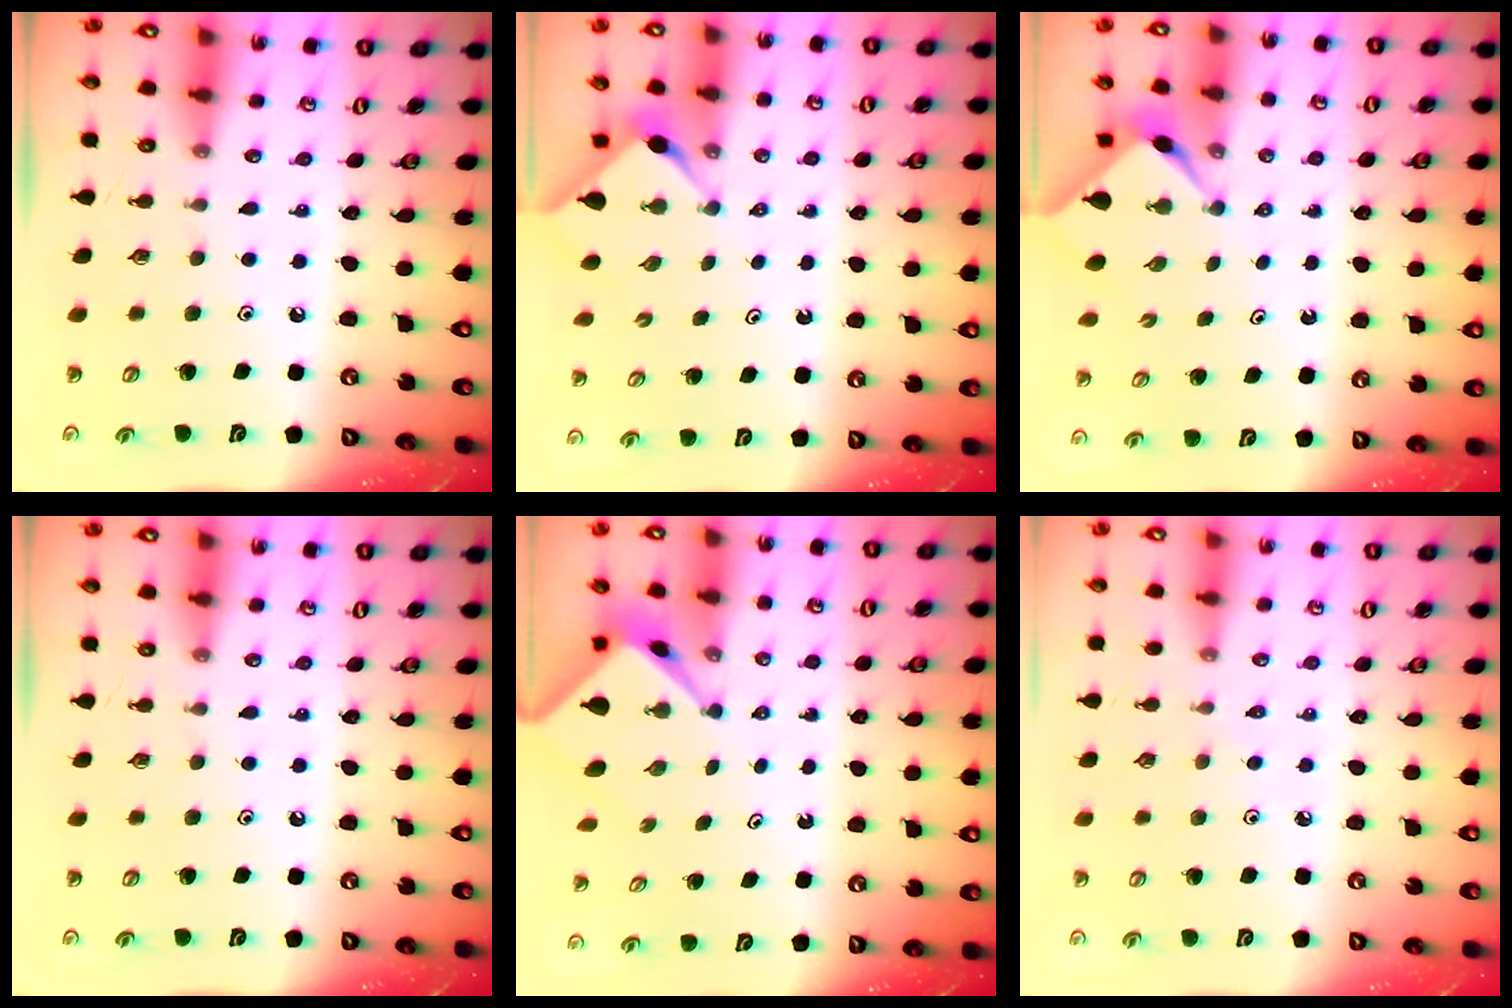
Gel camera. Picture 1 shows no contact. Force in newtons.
{"total": 2.9, "press": 2.8, "slide": 0.4}
{"total": 2.8, "press": 2.8, "slide": 0.4}
{"total": 0.0}
{"total": 2.4, "press": 2.4, "slide": 0.3}
{"total": 1.1, "press": 1.0, "slide": 0.4}